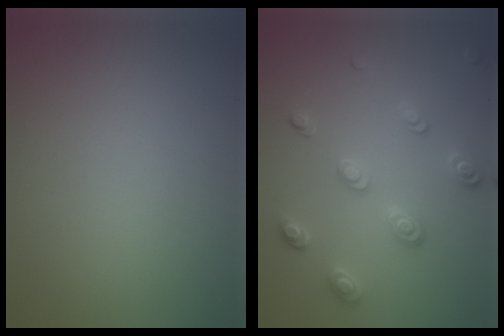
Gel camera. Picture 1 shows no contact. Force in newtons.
{"total": 2.8, "press": 2.4, "slide": 1.4}